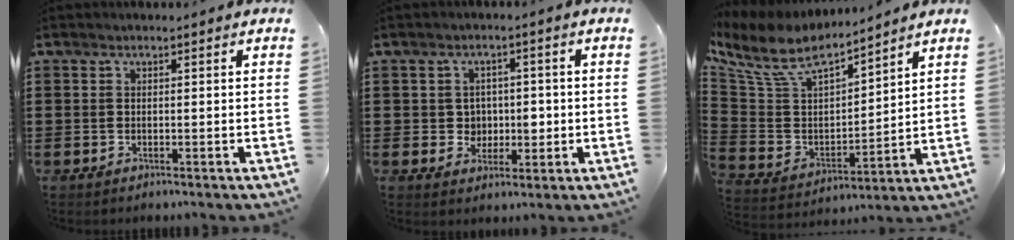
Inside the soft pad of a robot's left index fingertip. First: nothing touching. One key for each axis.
{"total": 3.6, "fx": 0.0, "fy": 3.2, "fz": 1.6, "tx": -0.038, "ty": 0.004, "tz": -0.005}
{"total": 9.0, "fx": 7.5, "fy": 3.2, "fz": 4.0, "tx": -0.113, "ty": -0.044, "tz": 0.131}